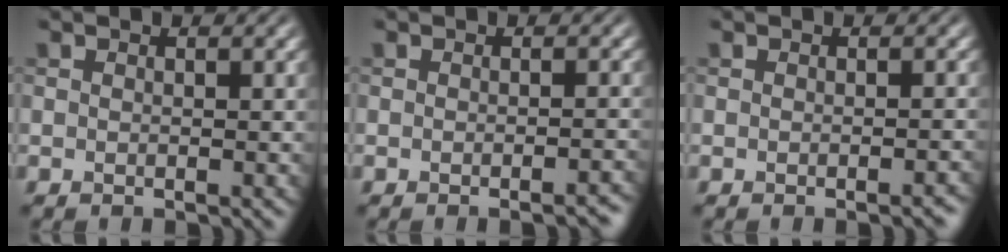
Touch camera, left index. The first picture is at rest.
{"total": 1.6, "force": [-1.1, 0.3, 1.1], "torque": [-0.009, 0.003, -0.014]}
{"total": 1.2, "force": [-0.7, 0.2, 1.0], "torque": [-0.010, 0.000, -0.009]}